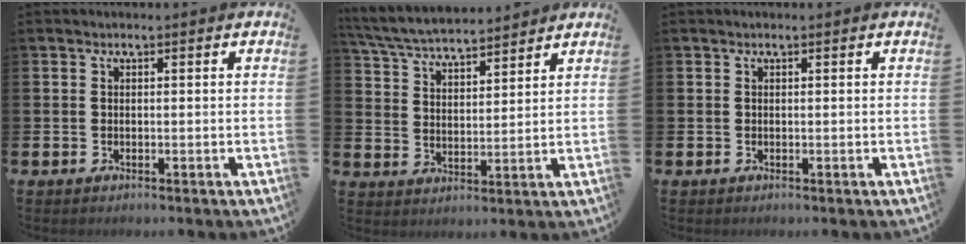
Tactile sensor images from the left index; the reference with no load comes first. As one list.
[{"total": 5.9, "force": [5.8, 0.7, 1.0], "torque": [-0.047, -0.032, 0.103]}, {"total": 0.0}]